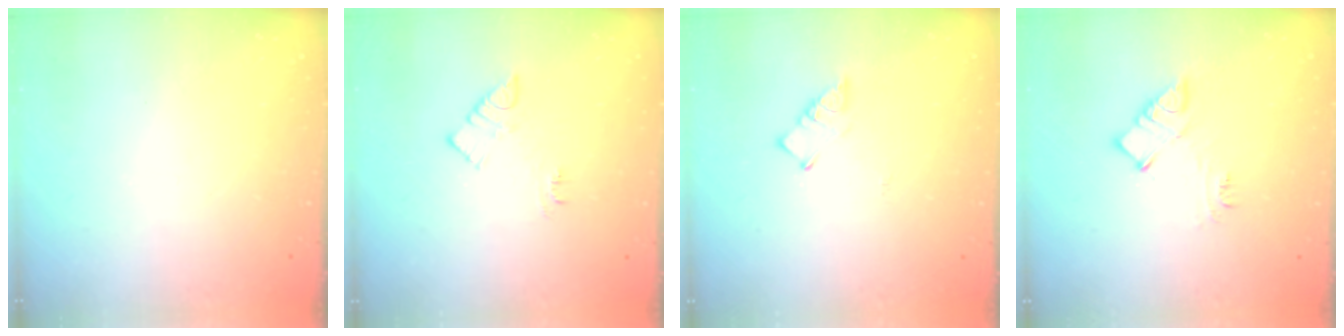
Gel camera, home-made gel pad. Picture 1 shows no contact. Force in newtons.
{"total": 5.6, "press": 5.5, "slide": 0.6}
{"total": 3.7, "press": 3.7, "slide": 0.4}
{"total": 9.3, "press": 9.3, "slide": 0.5}